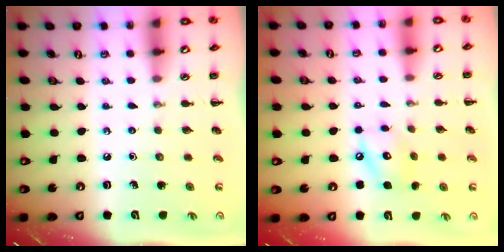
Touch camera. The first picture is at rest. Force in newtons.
{"total": 9.3, "press": 9.3, "slide": 1.2}